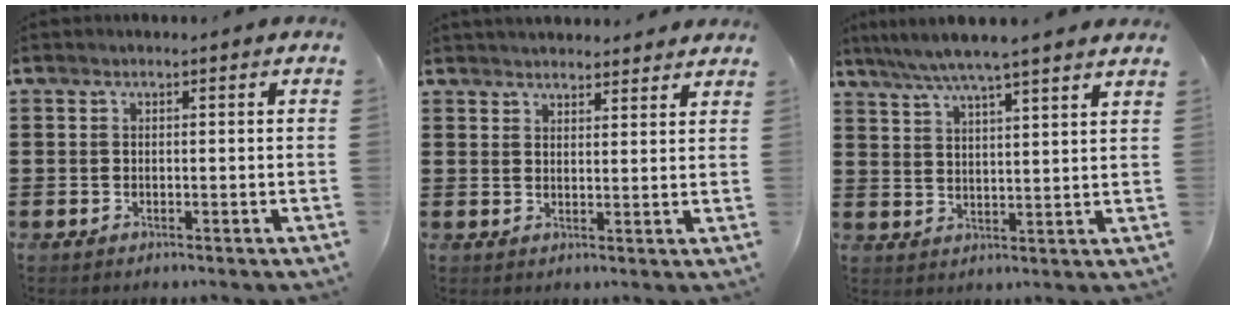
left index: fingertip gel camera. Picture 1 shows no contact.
{"total": 2.6, "force": [2.6, 0.2, -0.2], "torque": [-0.004, -0.005, 0.049]}
{"total": 5.5, "force": [4.8, -0.7, 2.5], "torque": [-0.065, -0.023, 0.083]}